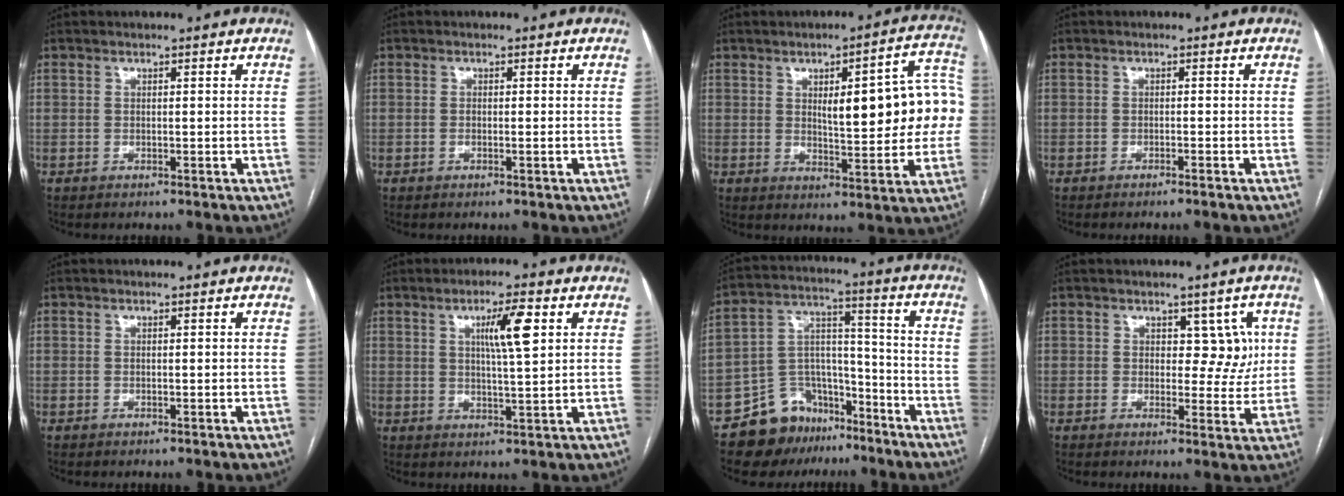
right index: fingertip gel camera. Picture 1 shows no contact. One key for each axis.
{"total": 1.0, "fx": -0.2, "fy": 0.2, "fz": 1.0, "tx": -0.017, "ty": 0.000, "tz": -0.003}
{"total": 15.6, "fx": 1.7, "fy": 4.0, "fz": 15.0, "tx": -0.186, "ty": 0.032, "tz": 0.027}
{"total": 1.4, "fx": -1.2, "fy": -0.2, "fz": 0.7, "tx": -0.014, "ty": 0.001, "tz": -0.016}
{"total": 0.0}
{"total": 6.6, "fx": 2.3, "fy": 0.4, "fz": 6.2, "tx": -0.106, "ty": 0.003, "tz": 0.039}
{"total": 11.8, "fx": -9.0, "fy": 7.3, "fz": 2.4, "tx": -0.043, "ty": 0.066, "tz": -0.148}
{"total": 4.9, "fx": 1.4, "fy": 3.0, "fz": 3.6, "tx": -0.031, "ty": 0.007, "tz": 0.021}